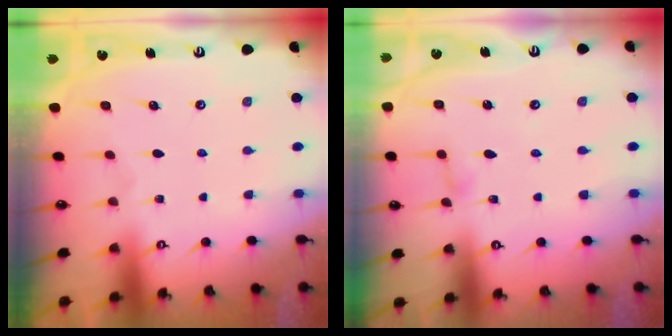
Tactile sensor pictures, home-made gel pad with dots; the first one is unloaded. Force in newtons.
{"total": 3.3, "press": 3.3, "slide": 0.3}